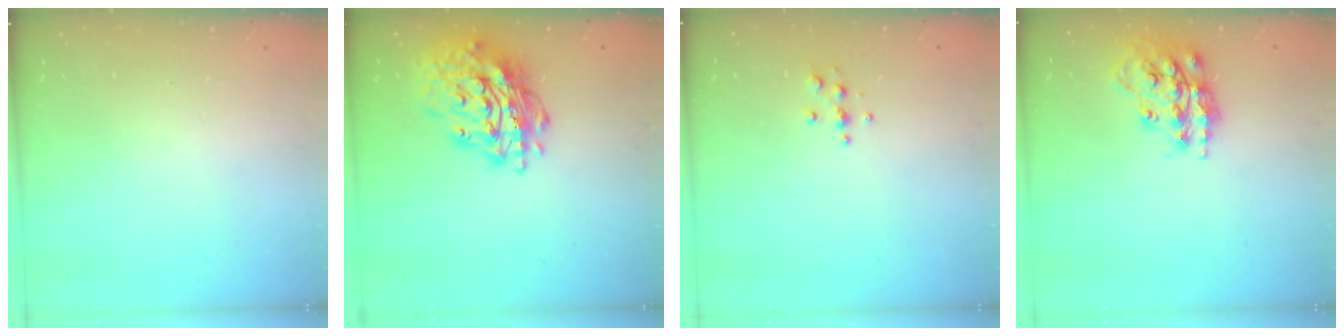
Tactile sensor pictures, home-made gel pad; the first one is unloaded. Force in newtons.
{"total": 19.1, "press": 19.0, "slide": 1.9}
{"total": 4.0, "press": 3.9, "slide": 0.4}
{"total": 16.8, "press": 16.7, "slide": 1.5}